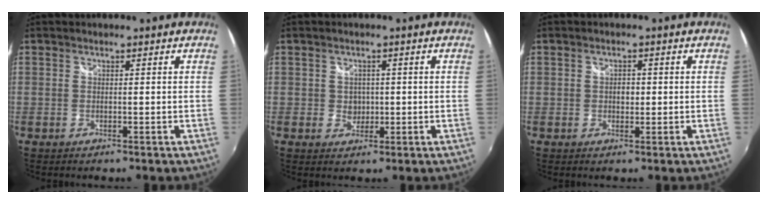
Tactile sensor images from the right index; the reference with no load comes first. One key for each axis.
{"total": 2.8, "fx": -0.1, "fy": 2.6, "fz": 1.0, "tx": -0.013, "ty": 0.003, "tz": -0.001}
{"total": 1.8, "fx": 0.0, "fy": 1.4, "fz": 1.2, "tx": -0.018, "ty": 0.002, "tz": -0.002}